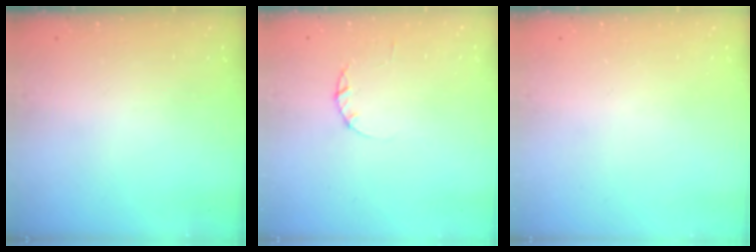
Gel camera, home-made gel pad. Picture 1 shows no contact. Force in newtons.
{"total": 1.7, "press": 1.7, "slide": 0.3}
{"total": 0.0}